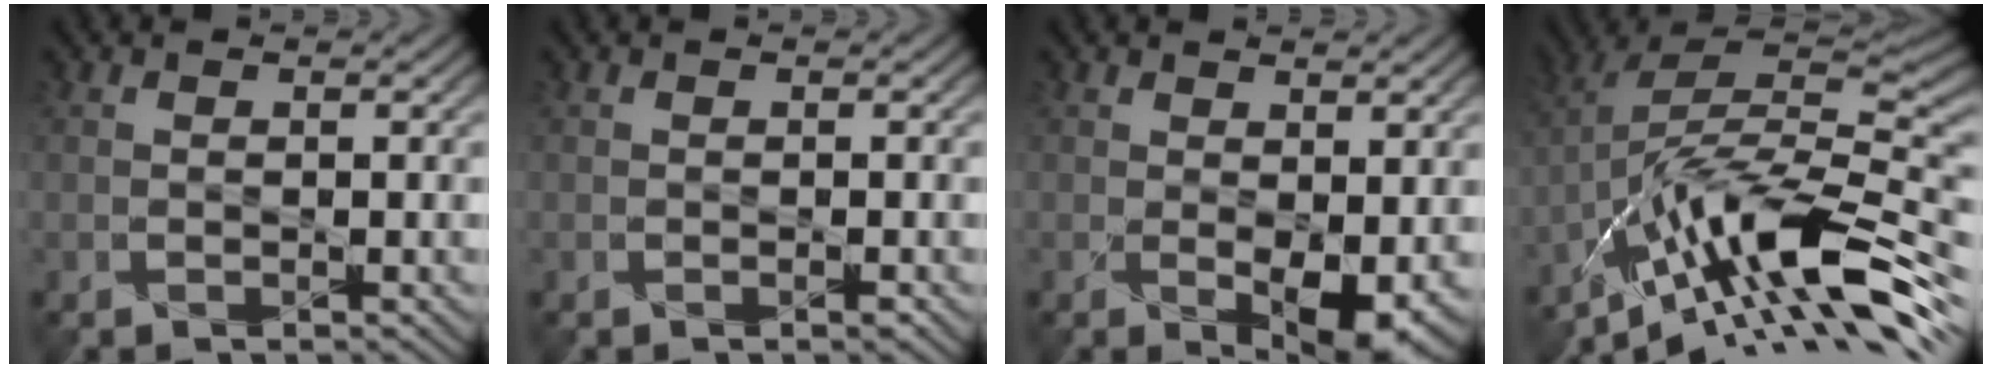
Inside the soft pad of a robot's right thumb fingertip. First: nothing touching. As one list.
[{"total": 0.5, "force": [-0.3, 0.0, 0.5], "torque": [-0.007, -0.001, -0.004]}, {"total": 4.5, "force": [-0.2, 2.1, 4.0], "torque": [-0.068, -0.018, 0.008]}, {"total": 14.6, "force": [-7.9, 4.3, 11.5], "torque": [-0.218, 0.027, -0.155]}]